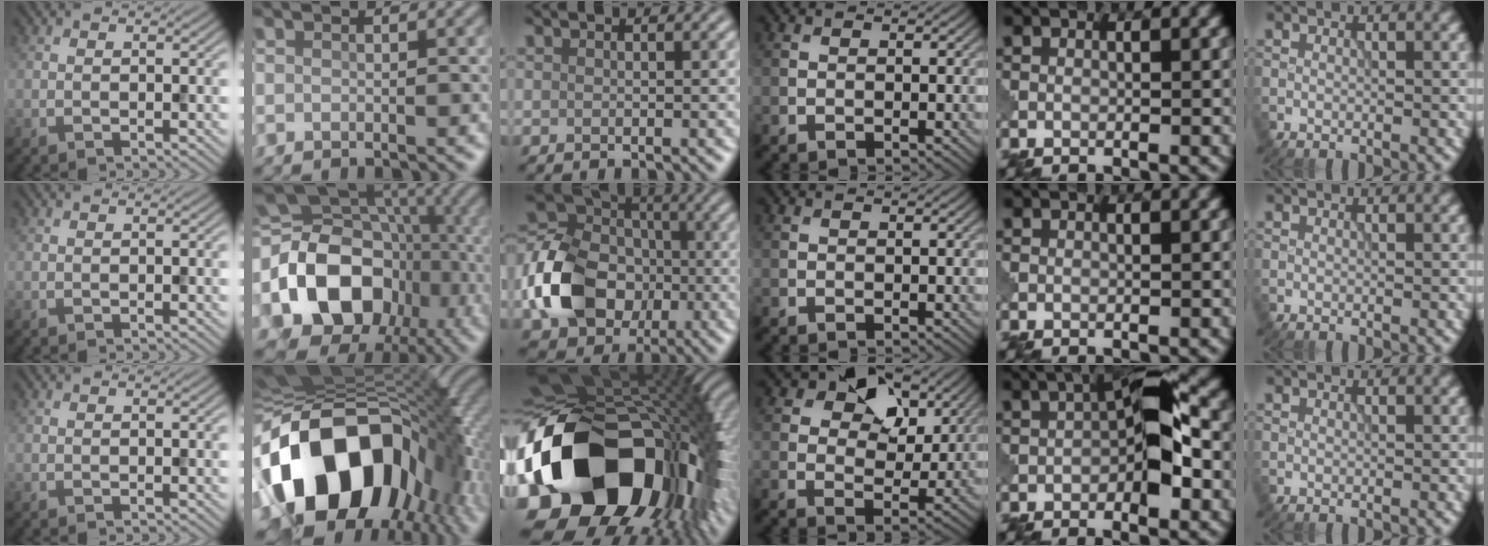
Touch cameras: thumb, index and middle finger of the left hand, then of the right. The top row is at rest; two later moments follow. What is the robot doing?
{"motion": "disassemble", "object": "puzzle pieces"}